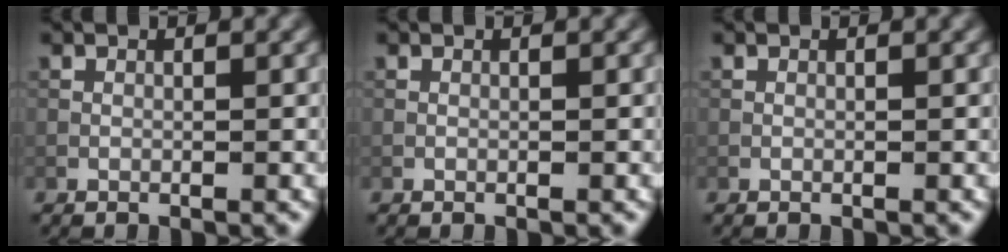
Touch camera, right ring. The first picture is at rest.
{"total": 0.0}
{"total": 0.0}